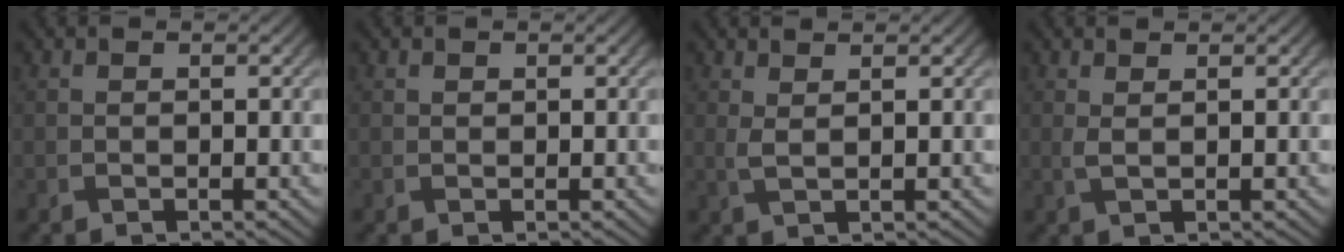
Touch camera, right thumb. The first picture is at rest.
{"total": 0.0}
{"total": 1.5, "force": [0.9, 0.2, 1.2], "torque": [-0.034, 0.000, 0.019]}
{"total": 1.1, "force": [0.5, 0.1, 1.0], "torque": [-0.031, 0.001, 0.012]}